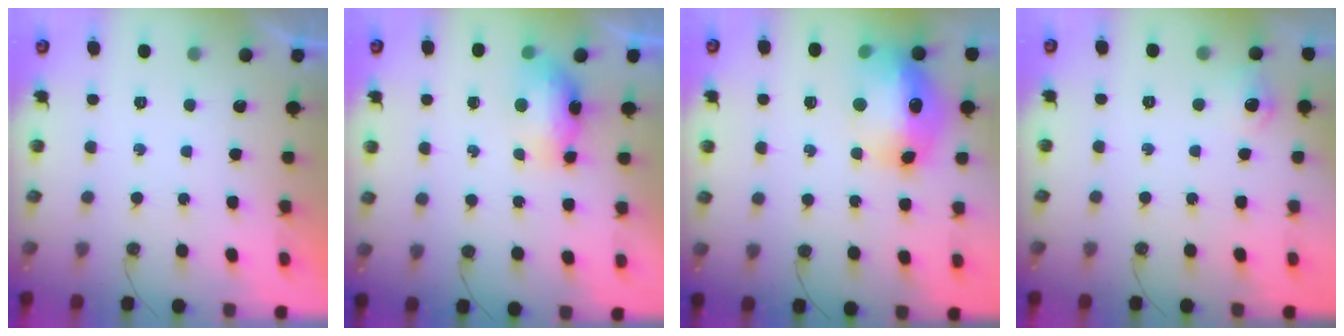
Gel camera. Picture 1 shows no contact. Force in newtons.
{"total": 16.4, "press": 10.0, "slide": 13.0}
{"total": 17.5, "press": 17.5, "slide": 1.6}
{"total": 7.9, "press": 7.8, "slide": 1.0}